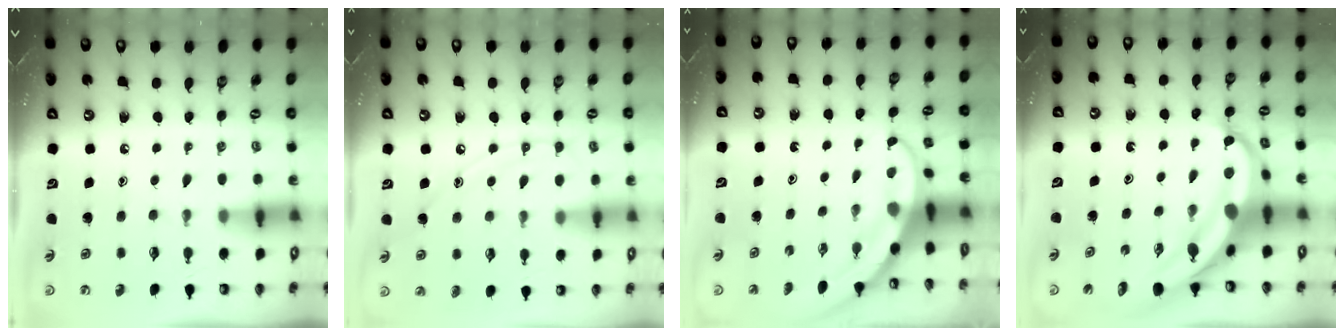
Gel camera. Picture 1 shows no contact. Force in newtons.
{"total": 8.5, "press": 8.5, "slide": 0.6}
{"total": 3.1, "press": 3.1, "slide": 0.1}
{"total": 7.0, "press": 7.0, "slide": 0.9}